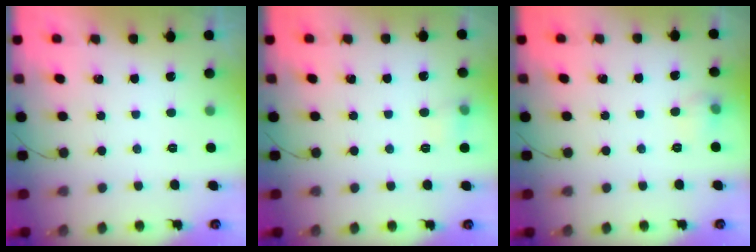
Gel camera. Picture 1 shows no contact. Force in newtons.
{"total": 5.5, "press": 5.3, "slide": 1.4}
{"total": 6.4, "press": 5.6, "slide": 3.1}